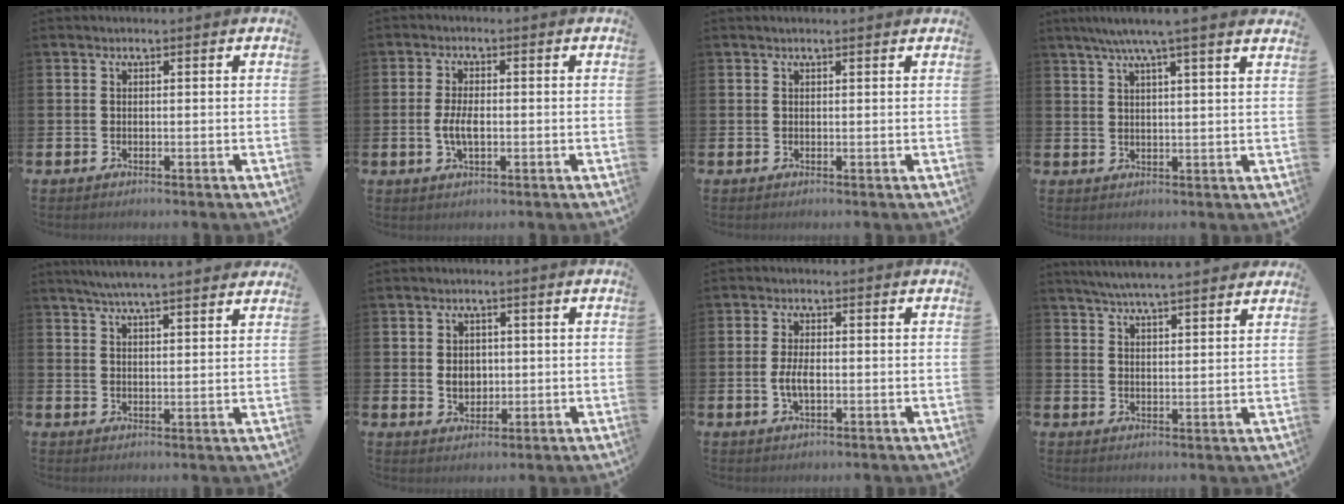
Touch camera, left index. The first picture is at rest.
{"total": 3.5, "force": [-0.4, 1.6, 3.1], "torque": [-0.060, -0.001, -0.011]}
{"total": 0.7, "force": [0.6, 0.0, 0.4], "torque": [0.000, -0.001, 0.008]}
{"total": 5.3, "force": [4.6, -0.6, 2.6], "torque": [-0.070, -0.008, 0.082]}
{"total": 5.4, "force": [5.2, 0.0, 1.5], "torque": [-0.042, -0.020, 0.093]}
{"total": 2.9, "force": [0.4, 2.5, 1.4], "torque": [-0.013, 0.003, -0.001]}
{"total": 3.2, "force": [-0.4, 1.4, 2.8], "torque": [-0.039, -0.002, -0.011]}
{"total": 5.4, "force": [5.2, 0.0, 1.3], "torque": [-0.045, -0.019, 0.095]}